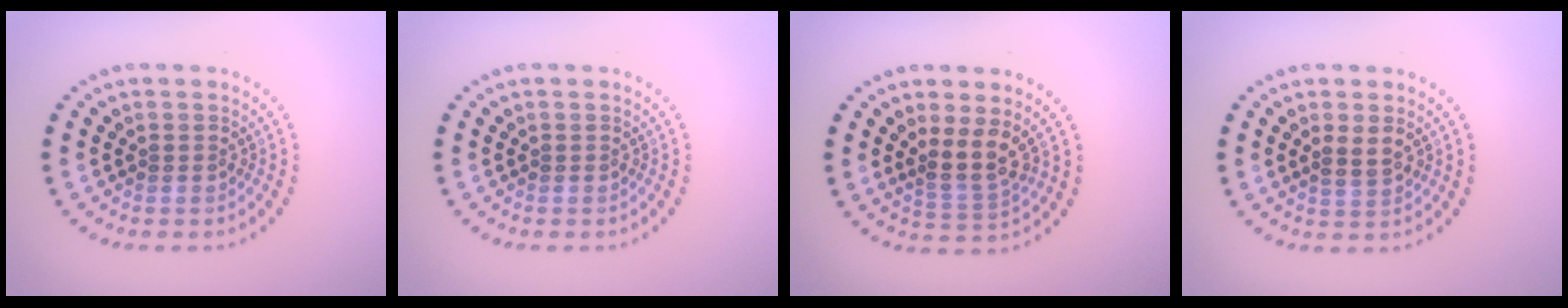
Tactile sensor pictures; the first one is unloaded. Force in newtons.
{"total": 0.0}
{"total": 2.8, "press": 2.2, "slide": 1.7}
{"total": 1.7, "press": 1.6, "slide": 0.6}